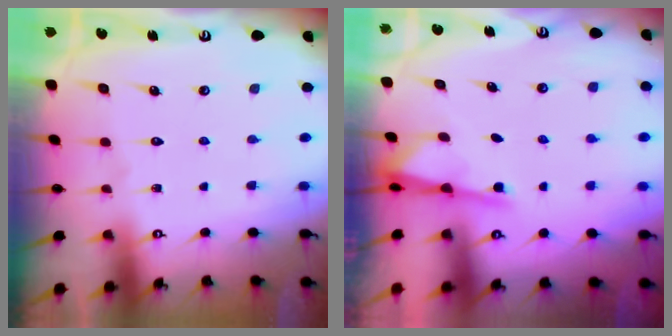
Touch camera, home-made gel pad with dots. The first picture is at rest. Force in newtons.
{"total": 2.4, "press": 2.3, "slide": 0.3}